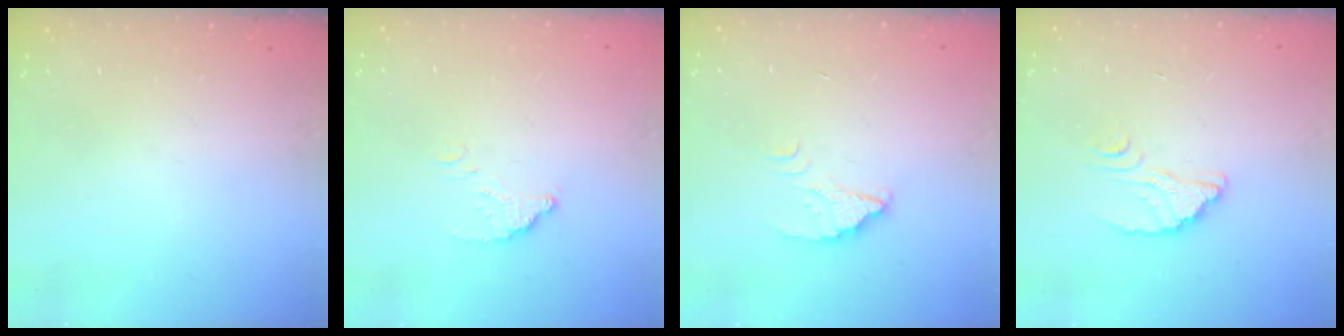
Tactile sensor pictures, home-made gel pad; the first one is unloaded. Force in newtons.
{"total": 4.9, "press": 4.9, "slide": 0.1}
{"total": 2.1, "press": 2.1, "slide": 0.1}
{"total": 2.7, "press": 2.7, "slide": 0.1}